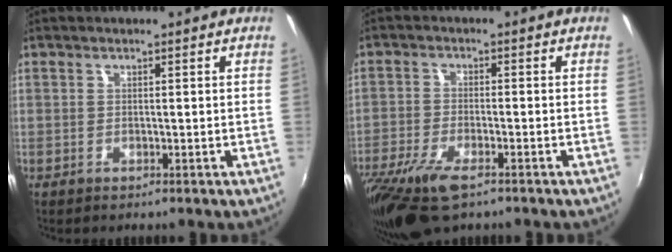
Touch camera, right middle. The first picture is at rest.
{"total": 12.9, "force": [-8.5, 4.5, 8.7], "torque": [-0.198, -0.044, -0.156]}